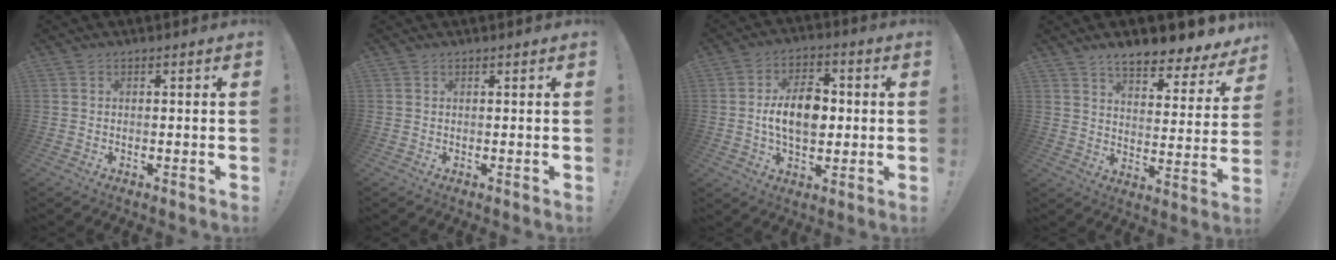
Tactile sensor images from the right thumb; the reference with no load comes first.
{"total": 0.0}
{"total": 13.0, "force": [-0.1, 8.4, 9.8], "torque": [-0.162, 0.010, -0.001]}
{"total": 9.7, "force": [8.0, 2.5, 4.7], "torque": [-0.070, -0.068, 0.137]}